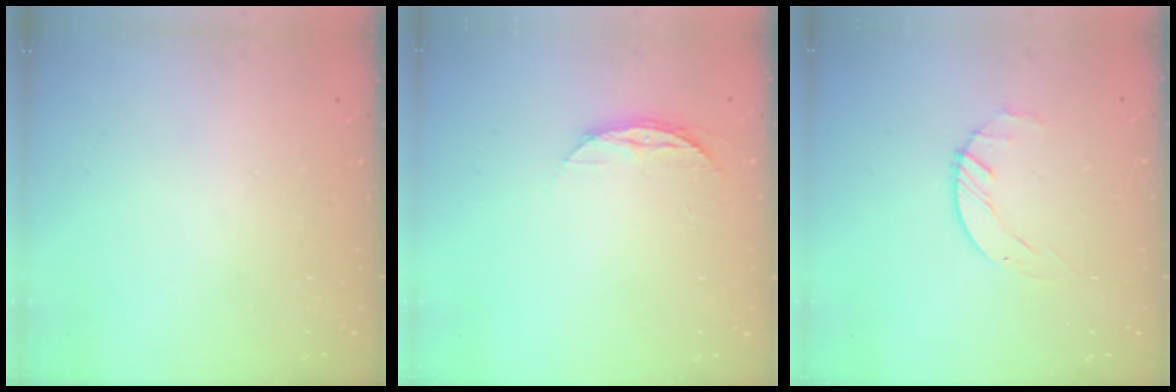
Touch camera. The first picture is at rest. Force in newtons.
{"total": 7.3, "press": 7.3, "slide": 0.6}
{"total": 1.7, "press": 1.7, "slide": 0.3}